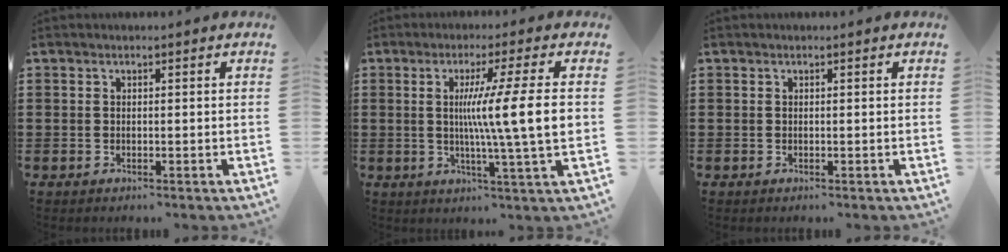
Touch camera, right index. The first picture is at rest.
{"total": 10.8, "force": [0.5, -0.7, 10.8], "torque": [-0.186, -0.011, 0.000]}
{"total": 0.0}